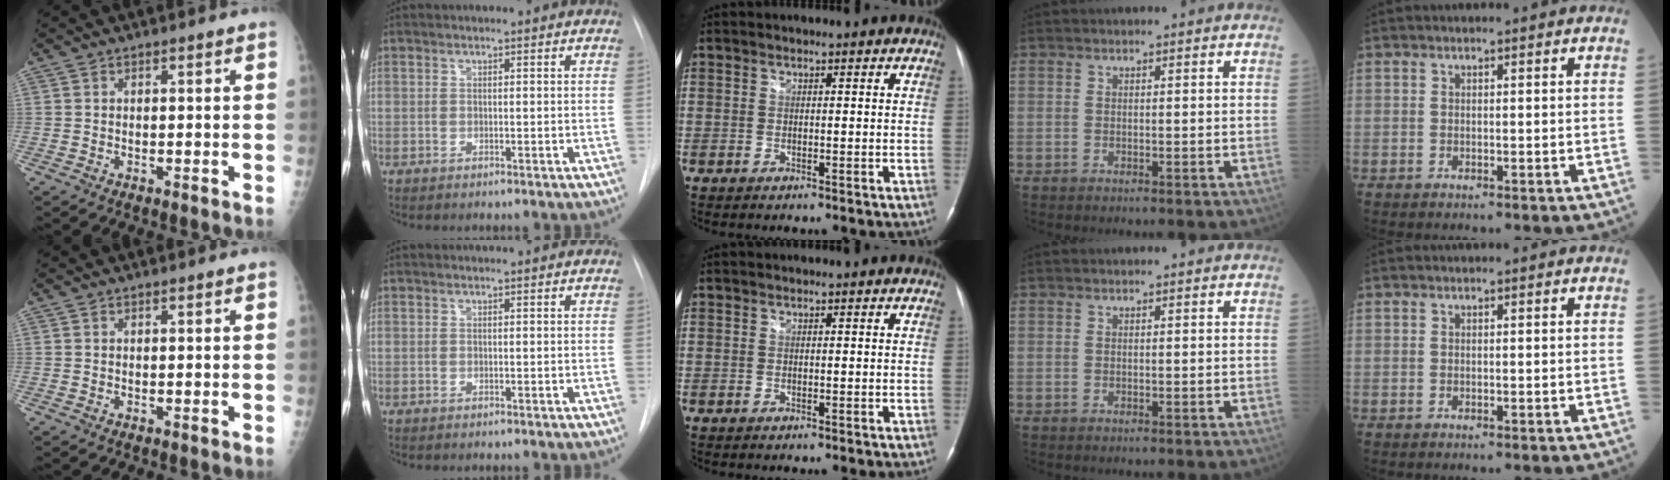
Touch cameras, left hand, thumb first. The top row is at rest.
{}